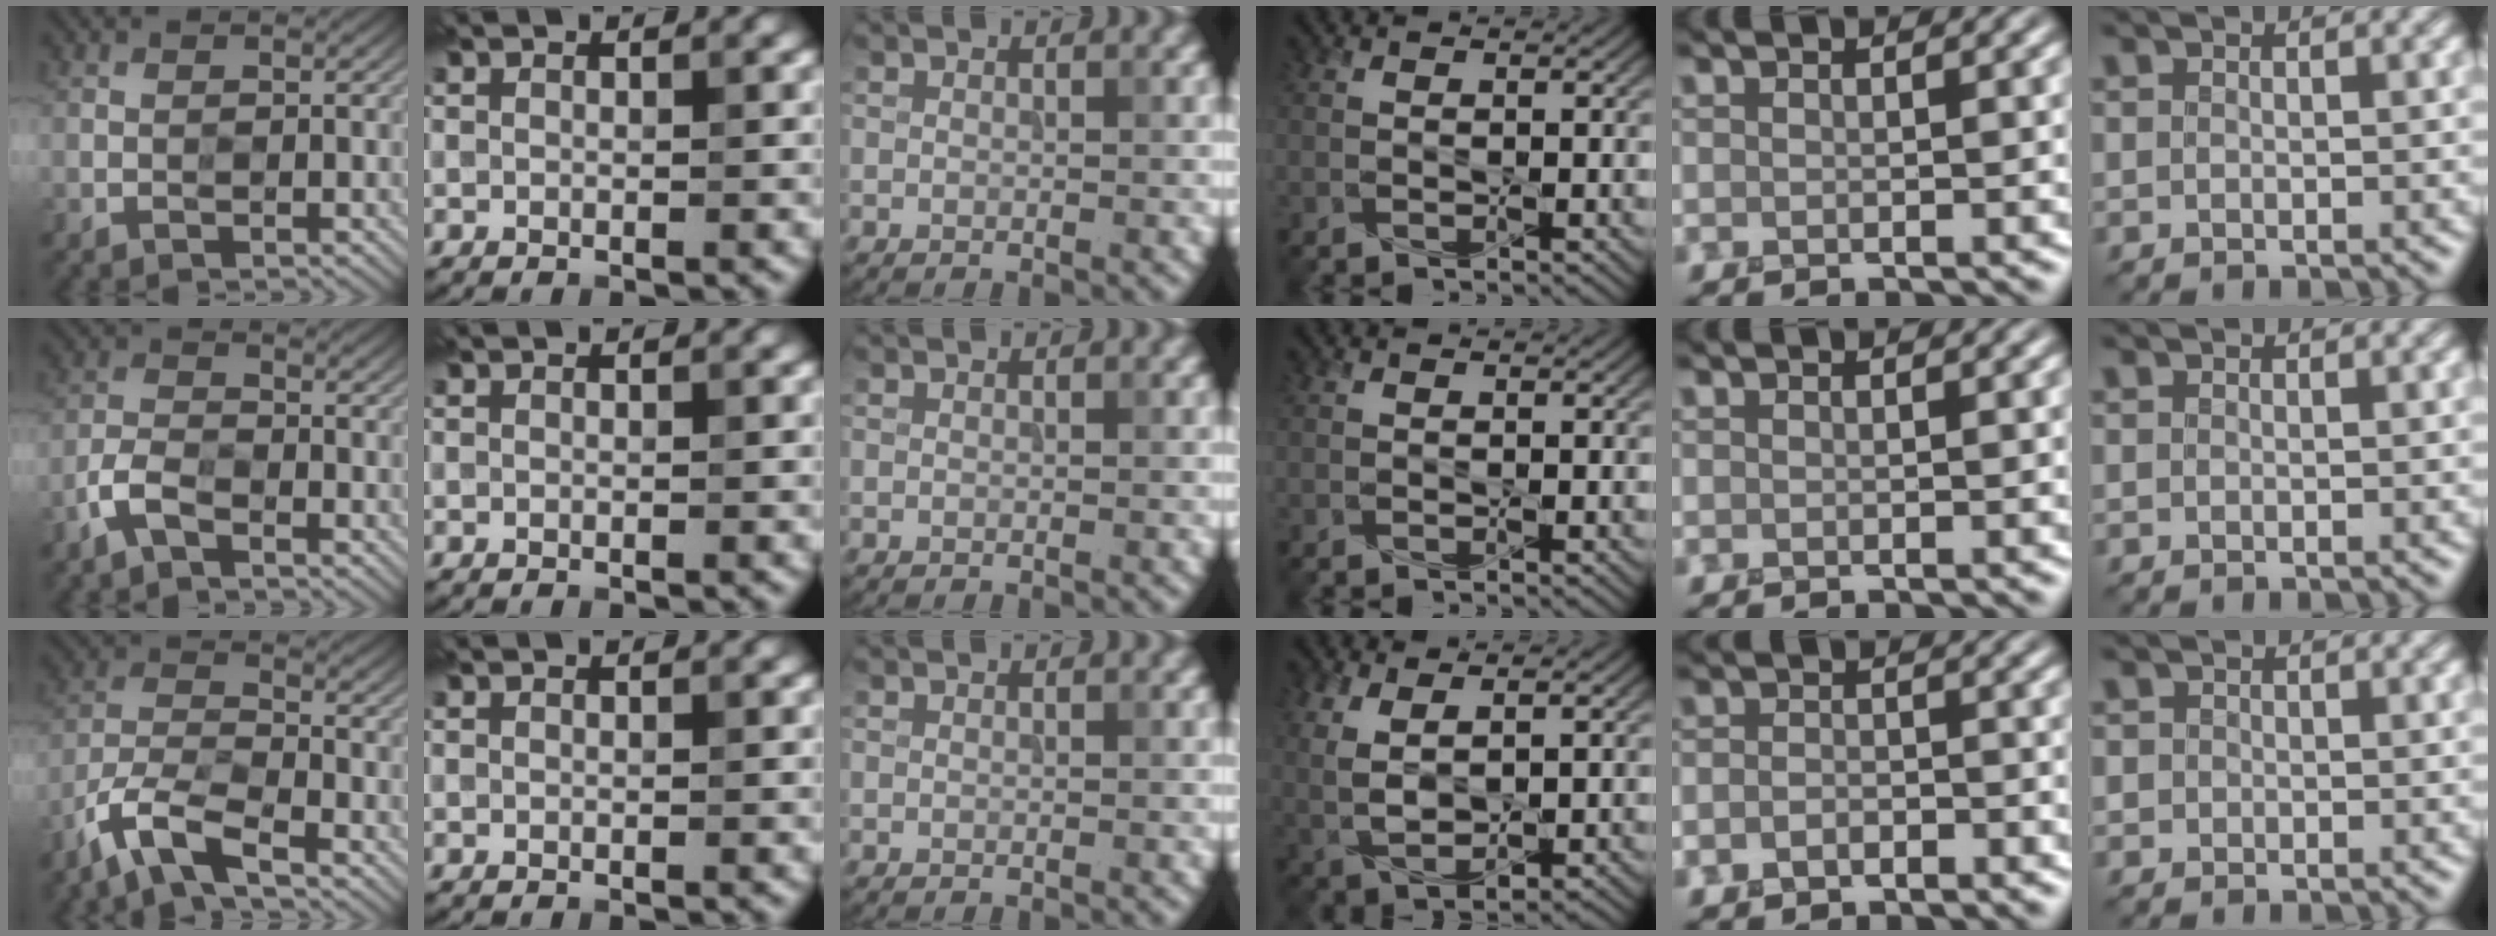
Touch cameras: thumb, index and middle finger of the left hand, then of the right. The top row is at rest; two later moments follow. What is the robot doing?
{"motion": "wipe", "object": "whiteboard"}